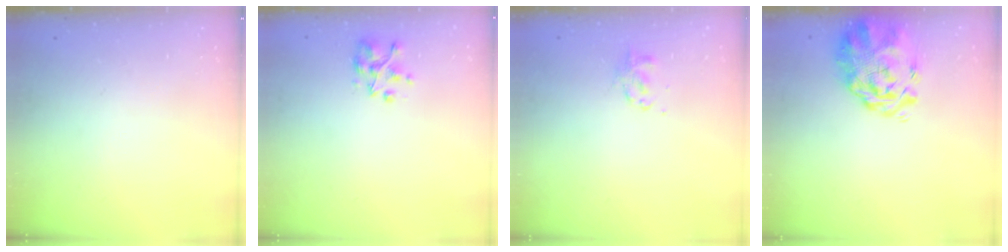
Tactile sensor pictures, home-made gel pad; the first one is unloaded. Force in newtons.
{"total": 4.5, "press": 4.4, "slide": 0.5}
{"total": 2.8, "press": 2.7, "slide": 0.4}
{"total": 3.8, "press": 3.5, "slide": 1.6}